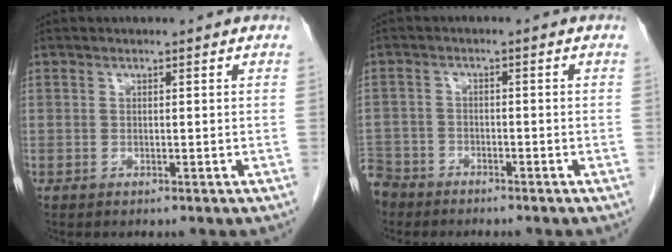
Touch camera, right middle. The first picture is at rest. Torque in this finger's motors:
{"motor_torque": [0.45, -0.39, 0.16, 0.05]}